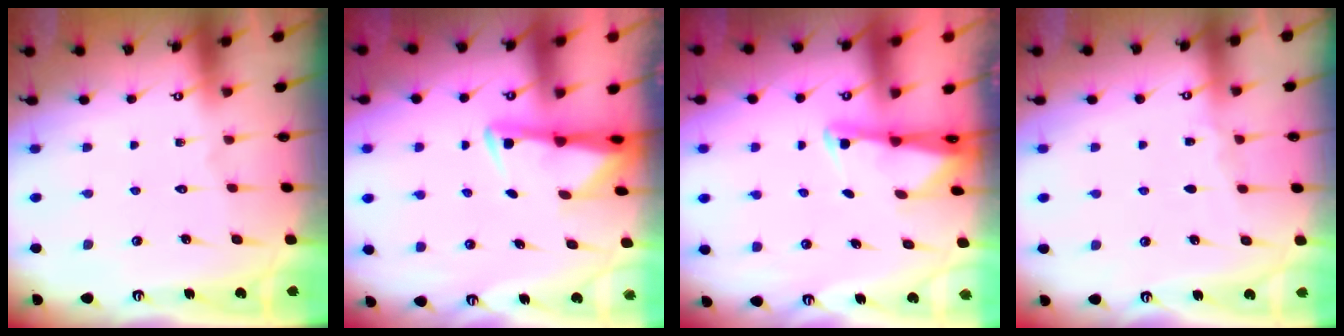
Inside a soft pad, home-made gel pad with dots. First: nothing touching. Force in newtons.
{"total": 2.7, "press": 2.6, "slide": 0.5}
{"total": 2.0, "press": 2.0, "slide": 0.3}
{"total": 2.8, "press": 2.8, "slide": 0.4}